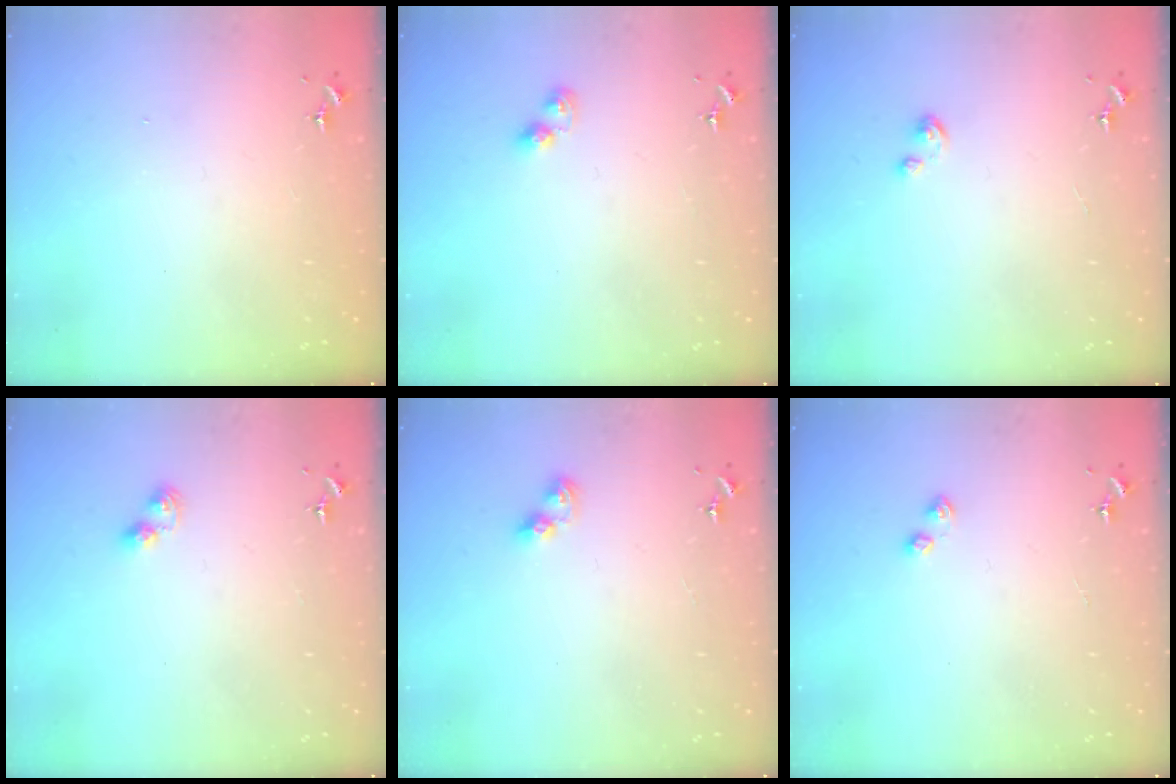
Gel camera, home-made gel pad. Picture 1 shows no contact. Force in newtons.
{"total": 5.1, "press": 5.1, "slide": 0.1}
{"total": 3.4, "press": 3.4, "slide": 0.2}
{"total": 4.3, "press": 4.3, "slide": 0.5}
{"total": 5.7, "press": 5.7, "slide": 0.5}
{"total": 3.2, "press": 3.2, "slide": 0.4}